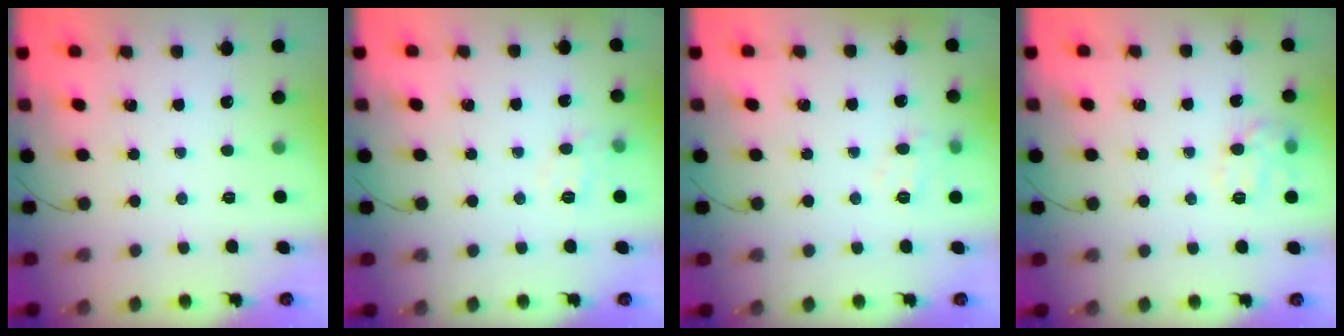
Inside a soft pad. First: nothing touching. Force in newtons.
{"total": 7.6, "press": 7.5, "slide": 1.3}
{"total": 7.0, "press": 6.7, "slide": 1.9}
{"total": 10.2, "press": 10.2, "slide": 0.4}